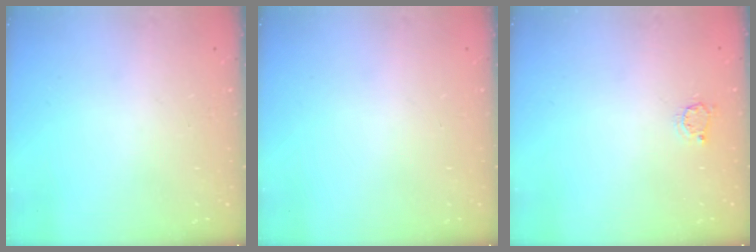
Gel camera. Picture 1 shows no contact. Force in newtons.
{"total": 0.0}
{"total": 2.7, "press": 2.7, "slide": 0.4}